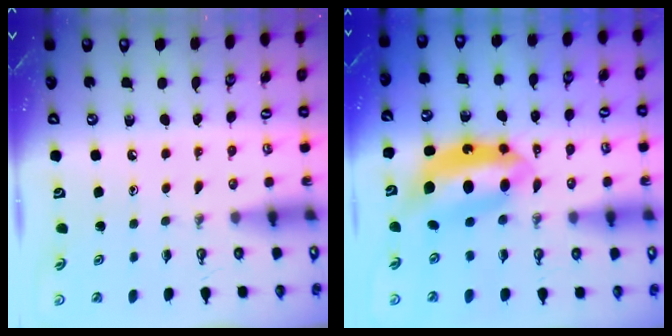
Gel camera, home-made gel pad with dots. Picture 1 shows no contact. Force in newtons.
{"total": 8.3, "press": 8.2, "slide": 1.1}